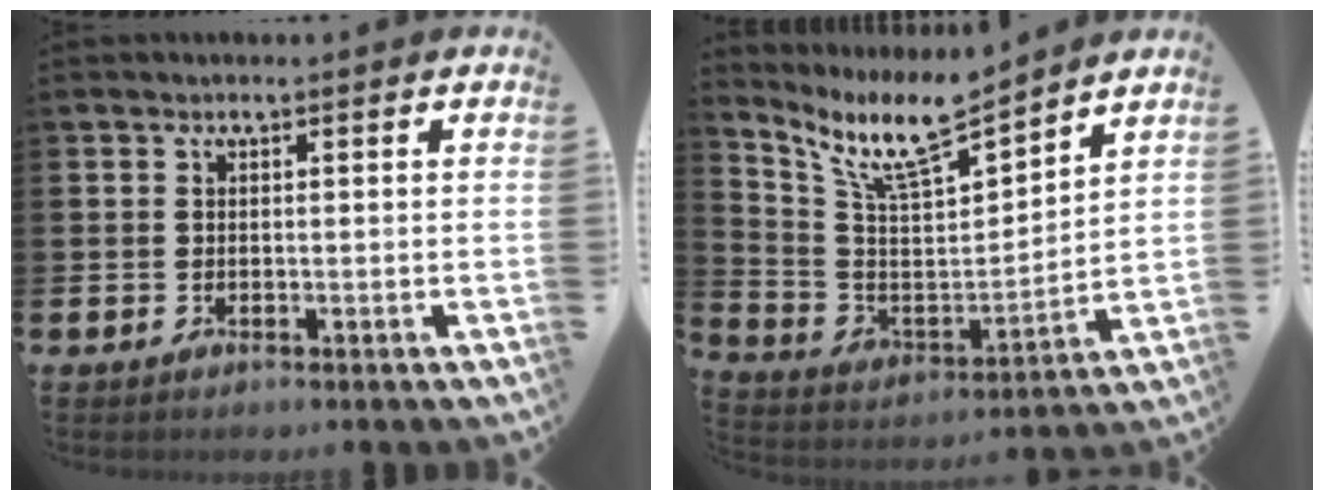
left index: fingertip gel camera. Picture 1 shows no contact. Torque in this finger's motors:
{"motor_torque": [0.39, -0.01, 0.61, 0.18]}